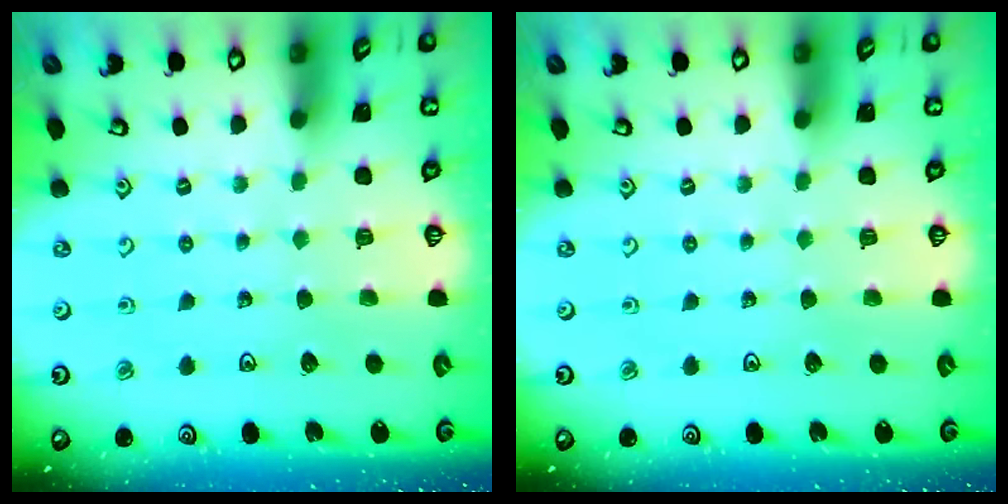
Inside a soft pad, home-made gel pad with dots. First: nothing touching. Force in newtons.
{"total": 0.0}